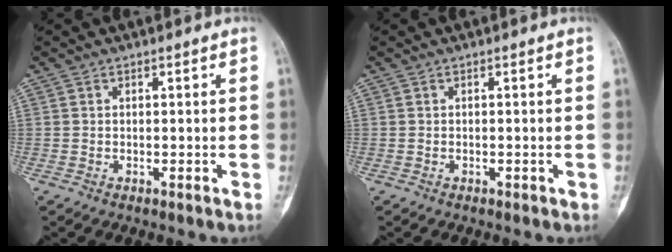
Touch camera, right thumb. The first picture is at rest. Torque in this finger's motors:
{"motor_torque": [-0.12, 0.13, 0.09, 0.06, 0.01]}